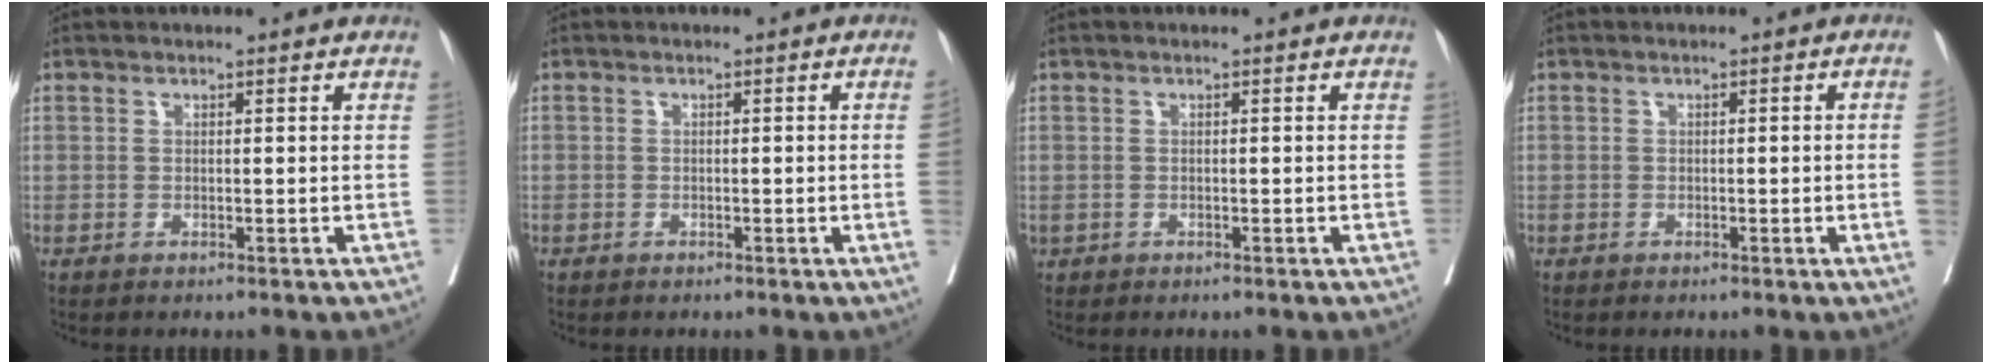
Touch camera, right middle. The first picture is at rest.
{"total": 1.0, "force": [0.2, 0.0, 1.0], "torque": [-0.014, 0.007, 0.003]}
{"total": 0.6, "force": [0.4, 0.5, 0.1], "torque": [-0.005, 0.006, 0.010]}
{"total": 1.9, "force": [0.2, -0.2, 1.9], "torque": [-0.026, 0.008, 0.005]}